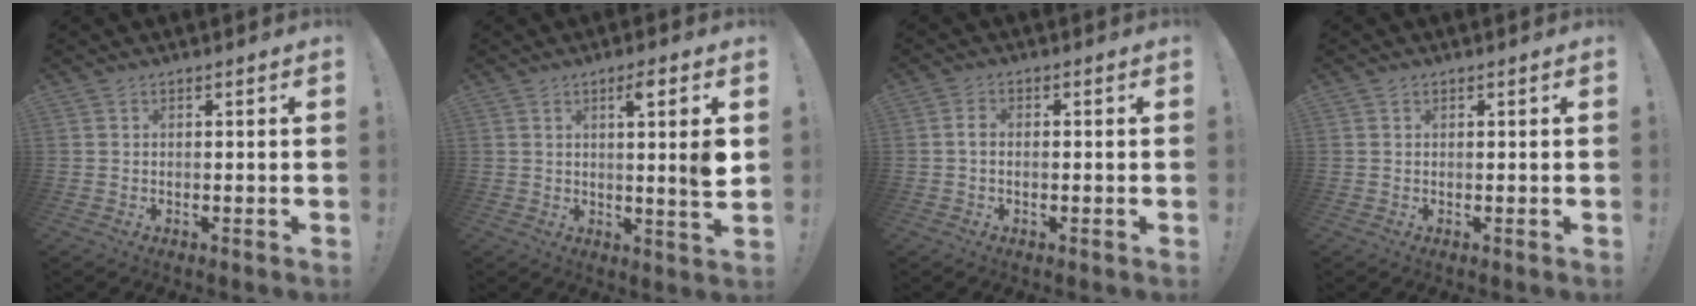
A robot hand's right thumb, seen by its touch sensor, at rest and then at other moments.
{"total": 7.9, "force": [1.7, -0.7, 7.7], "torque": [-0.111, -0.011, 0.015]}
{"total": 1.9, "force": [-0.2, 1.0, 1.6], "torque": [-0.021, 0.003, -0.005]}
{"total": 0.0}